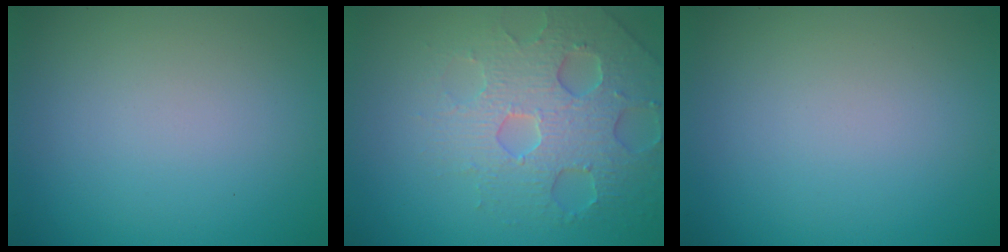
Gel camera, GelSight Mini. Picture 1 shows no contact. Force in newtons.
{"total": 4.7, "press": 4.6, "slide": 1.0}
{"total": 0.0}